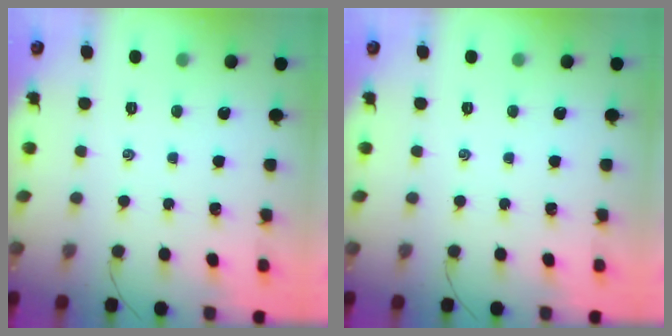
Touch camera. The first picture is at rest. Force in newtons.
{"total": 0.0}